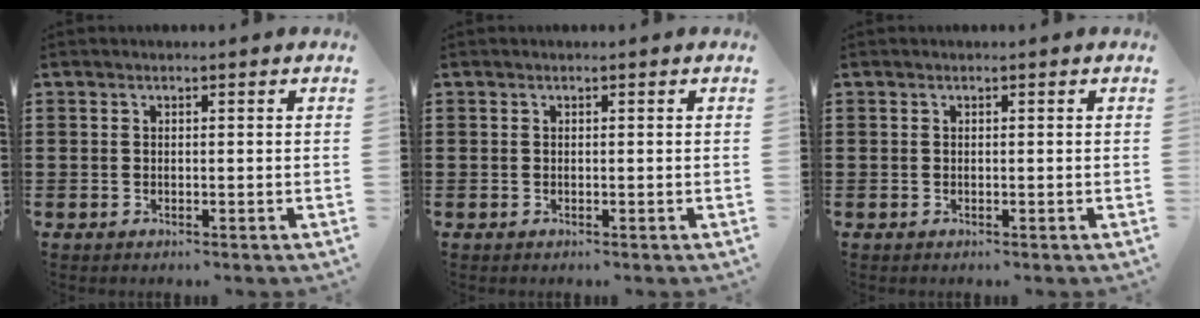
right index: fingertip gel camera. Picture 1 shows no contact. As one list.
[{"total": 0.0}, {"total": 0.0}]